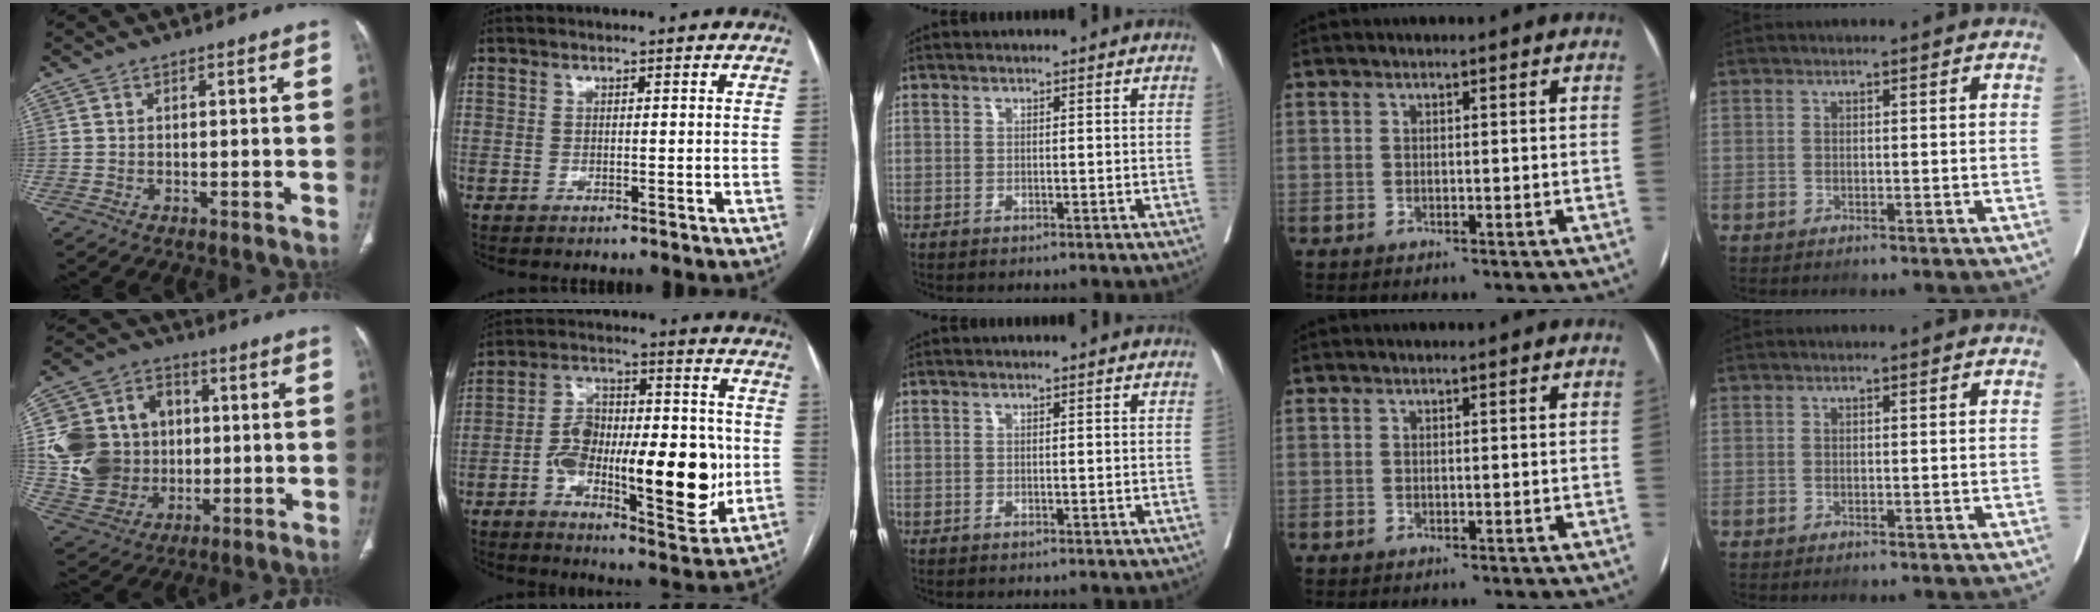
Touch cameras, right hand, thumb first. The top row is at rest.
{"thumb": {"total": 18.7, "force": [1.0, 16.0, 9.5], "torque": [-0.157, 0.021, 0.036]}, "index": {"total": 19.3, "force": [-3.6, 6.9, 17.6], "torque": [-0.281, 0.019, -0.047]}}